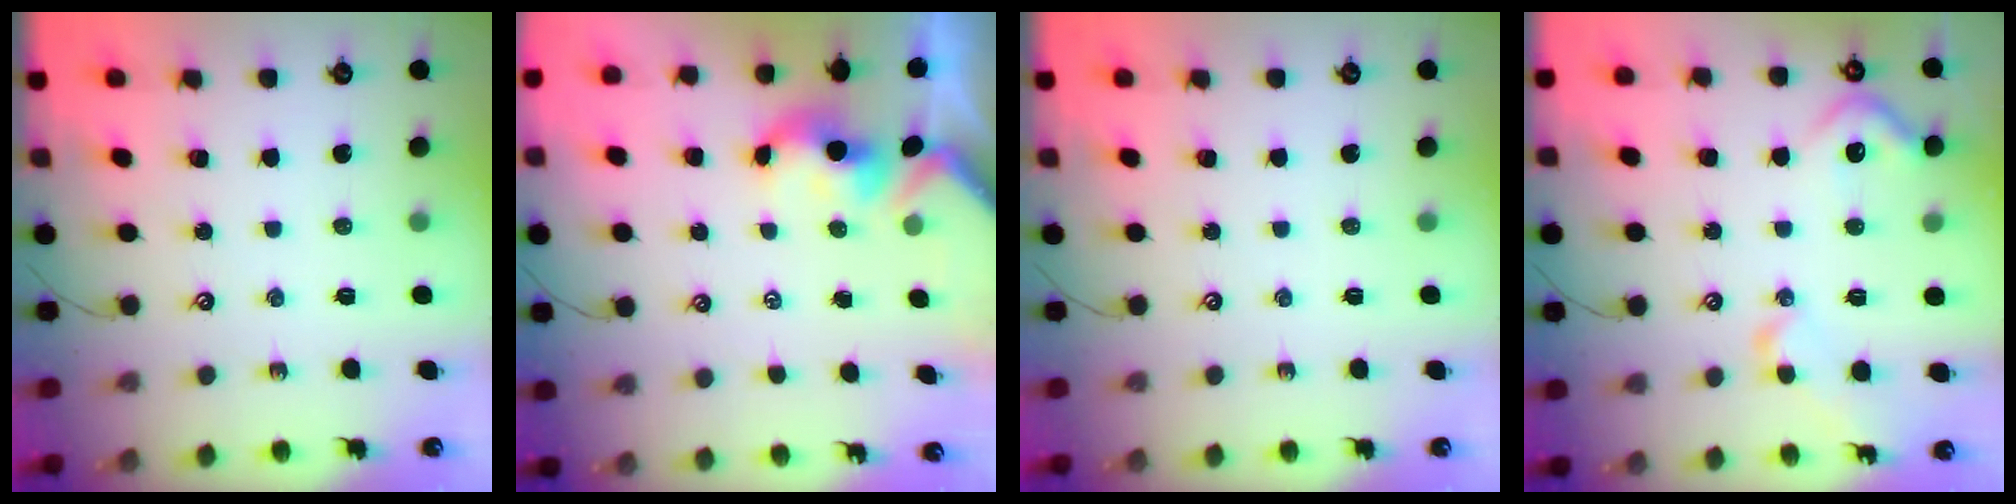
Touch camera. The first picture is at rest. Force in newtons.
{"total": 1.1, "press": 0.8, "slide": 0.7}
{"total": 0.0}
{"total": 6.1, "press": 6.0, "slide": 1.2}